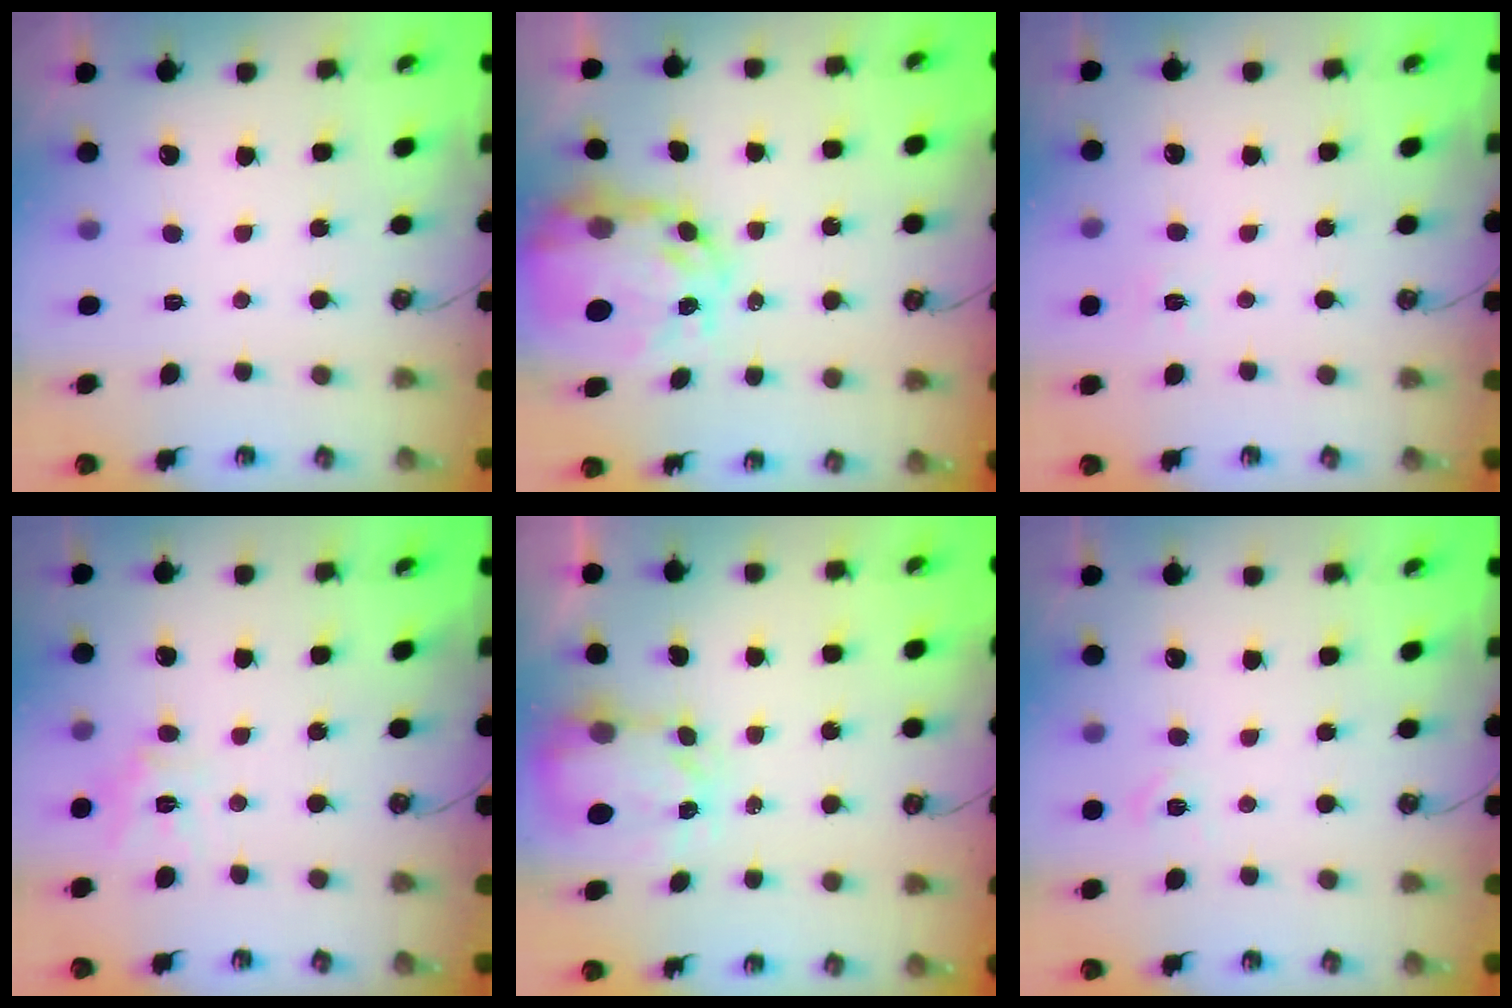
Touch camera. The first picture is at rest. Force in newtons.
{"total": 13.7, "press": 13.6, "slide": 1.2}
{"total": 5.1, "press": 5.0, "slide": 0.6}
{"total": 10.3, "press": 10.3, "slide": 0.7}
{"total": 3.9, "press": 3.8, "slide": 0.6}
{"total": 4.9, "press": 4.9, "slide": 0.4}